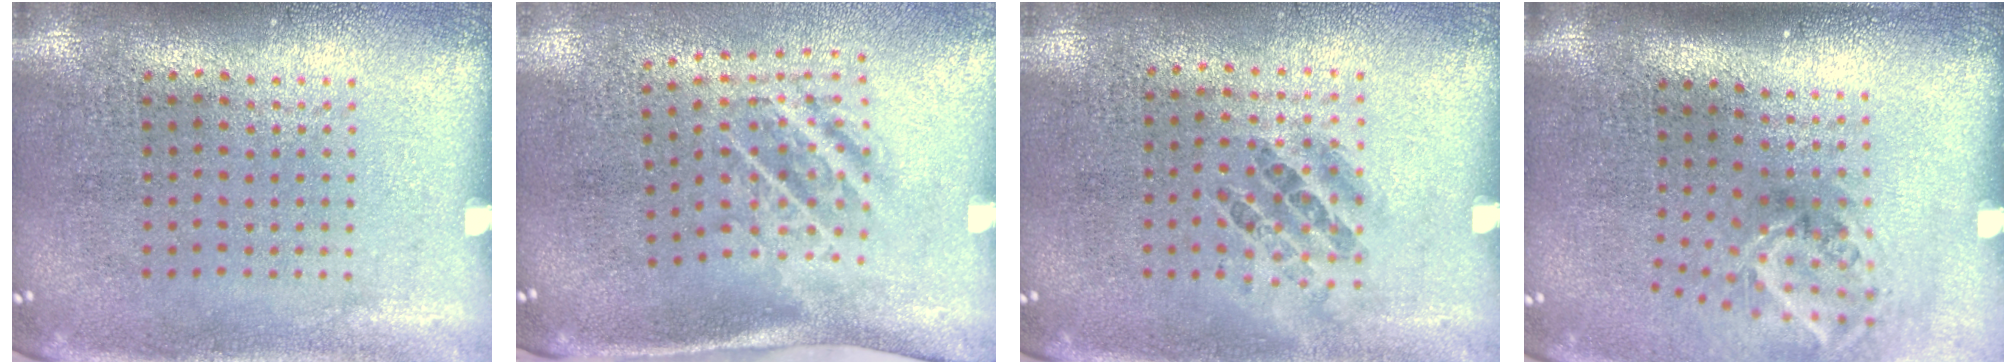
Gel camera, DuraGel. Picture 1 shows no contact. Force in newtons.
{"total": 1.8, "press": 1.2, "slide": 1.4}
{"total": 0.9, "press": 0.7, "slide": 0.6}
{"total": 1.9, "press": 1.2, "slide": 1.5}